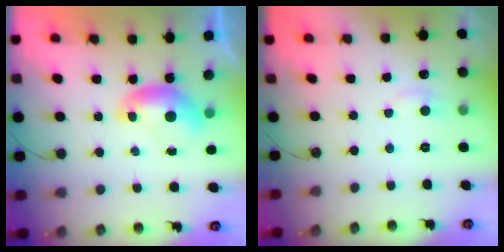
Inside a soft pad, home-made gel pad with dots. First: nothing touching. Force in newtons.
{"total": 1.8, "press": 1.7, "slide": 0.7}